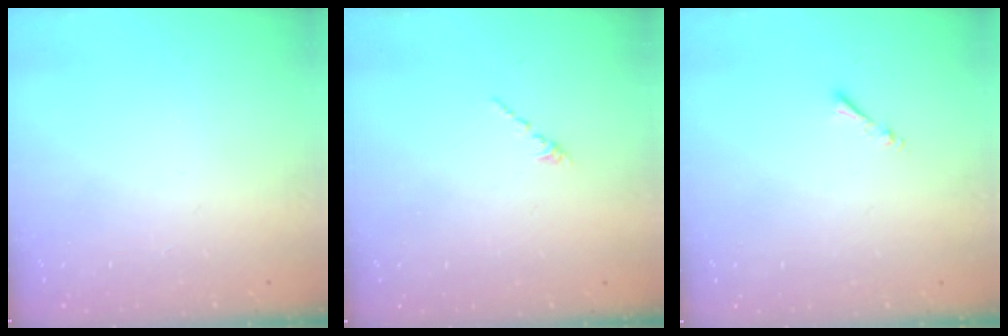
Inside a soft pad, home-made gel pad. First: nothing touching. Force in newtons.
{"total": 0.6, "press": 0.5, "slide": 0.3}
{"total": 1.3, "press": 1.2, "slide": 0.3}